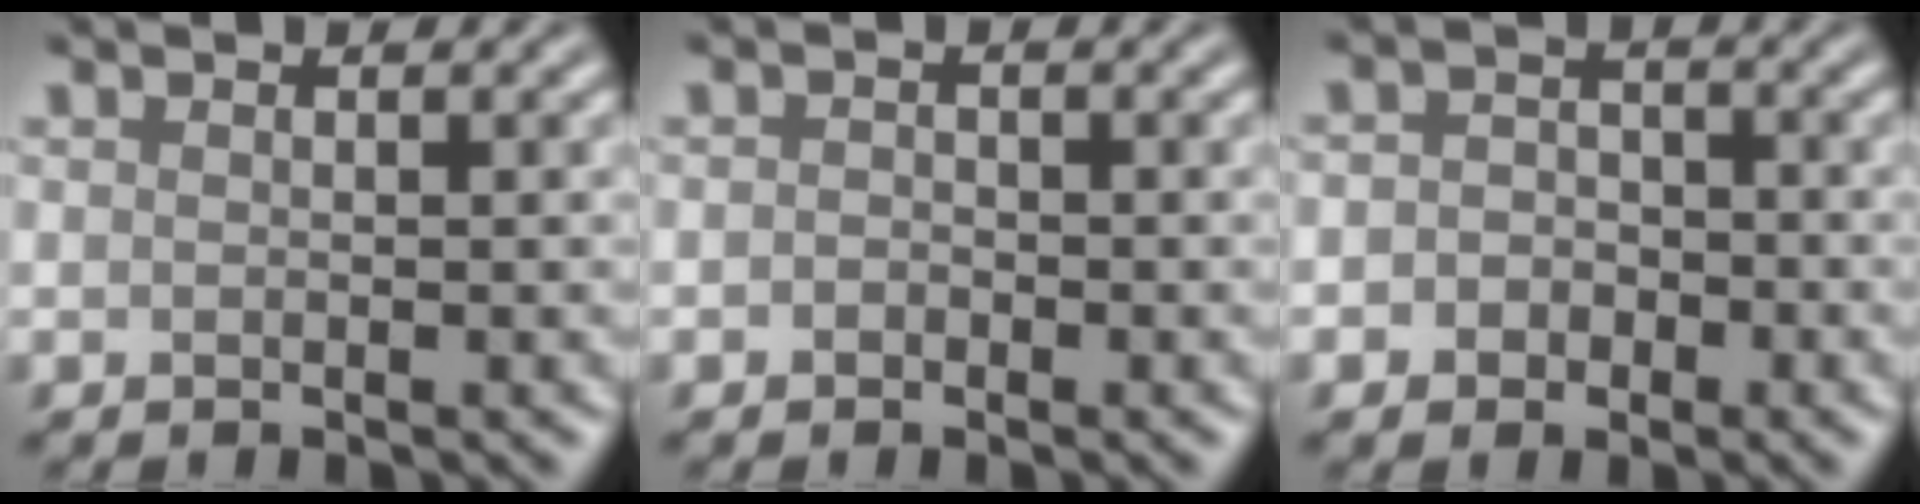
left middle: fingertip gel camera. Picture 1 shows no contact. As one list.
[{"total": 0.8, "force": [-0.3, 0.6, 0.3], "torque": [-0.006, -0.002, -0.010]}, {"total": 2.5, "force": [-0.8, 2.2, 1.0], "torque": [0.005, 0.002, -0.029]}]